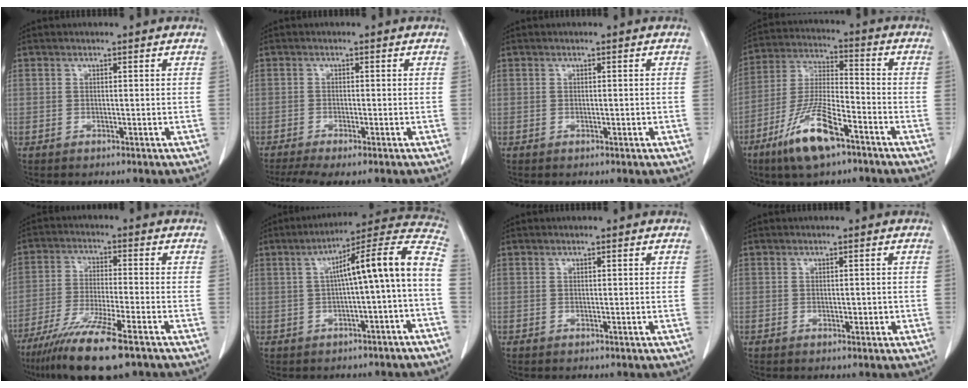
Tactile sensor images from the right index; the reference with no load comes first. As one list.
[{"total": 5.9, "force": [-4.5, 0.9, 3.7], "torque": [-0.062, -0.011, -0.071]}, {"total": 0.5, "force": [-0.1, 0.1, 0.5], "torque": [-0.011, 0.000, 0.001]}, {"total": 12.9, "force": [-7.6, 2.9, 10.0], "torque": [-0.209, -0.017, -0.142]}, {"total": 13.3, "force": [-9.1, 1.0, 9.7], "torque": [-0.183, -0.038, -0.155]}, {"total": 12.8, "force": [-0.8, 0.1, 12.8], "torque": [-0.180, 0.043, -0.015]}, {"total": 0.0}, {"total": 1.2, "force": [-0.2, 0.6, 1.0], "torque": [-0.014, 0.000, -0.001]}]